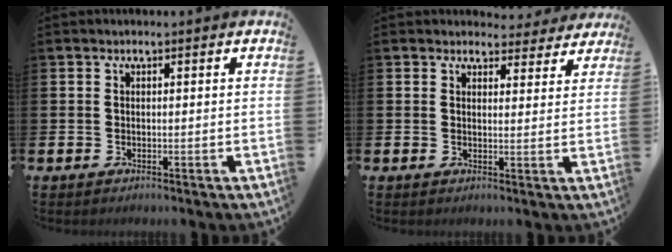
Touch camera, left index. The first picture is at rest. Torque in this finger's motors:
{"motor_torque": [0.92, -0.89, 0.14, 0.02]}